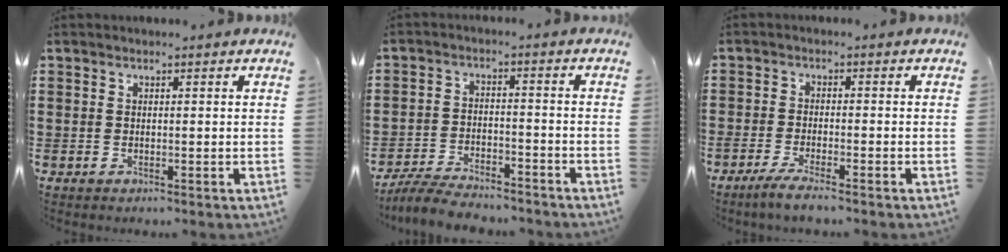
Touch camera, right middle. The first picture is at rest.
{"total": 6.0, "force": [-5.6, 0.8, 1.7], "torque": [-0.038, 0.003, -0.112]}
{"total": 3.0, "force": [-2.5, 0.0, 1.6], "torque": [-0.041, -0.007, -0.052]}